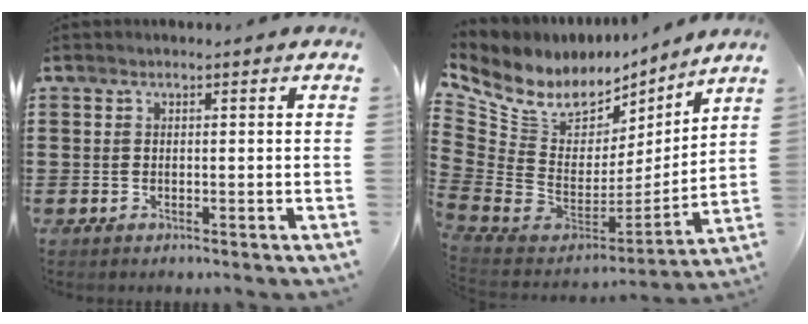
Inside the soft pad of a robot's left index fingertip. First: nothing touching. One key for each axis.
{"total": 8.5, "fx": 5.9, "fy": 5.2, "fz": 3.3, "tx": -0.112, "ty": -0.051, "tz": 0.108}